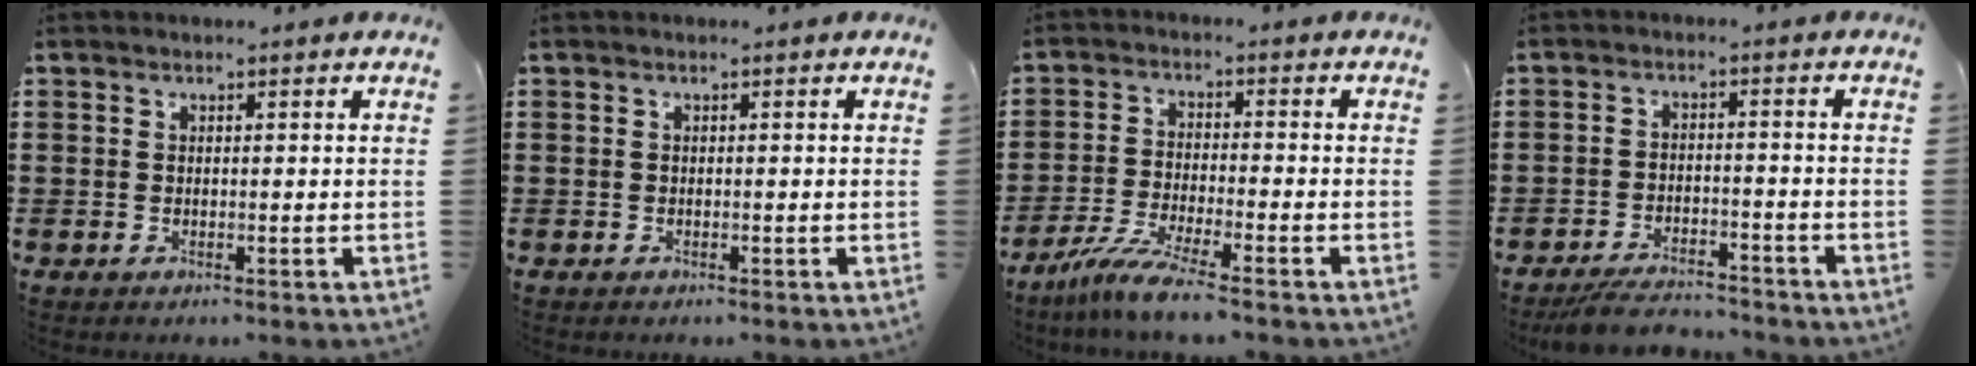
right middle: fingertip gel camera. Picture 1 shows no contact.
{"total": 0.0}
{"total": 6.6, "force": [-5.7, -0.3, 3.4], "torque": [-0.087, -0.025, -0.112]}
{"total": 4.6, "force": [-4.4, 0.5, 1.1], "torque": [-0.026, 0.000, -0.087]}